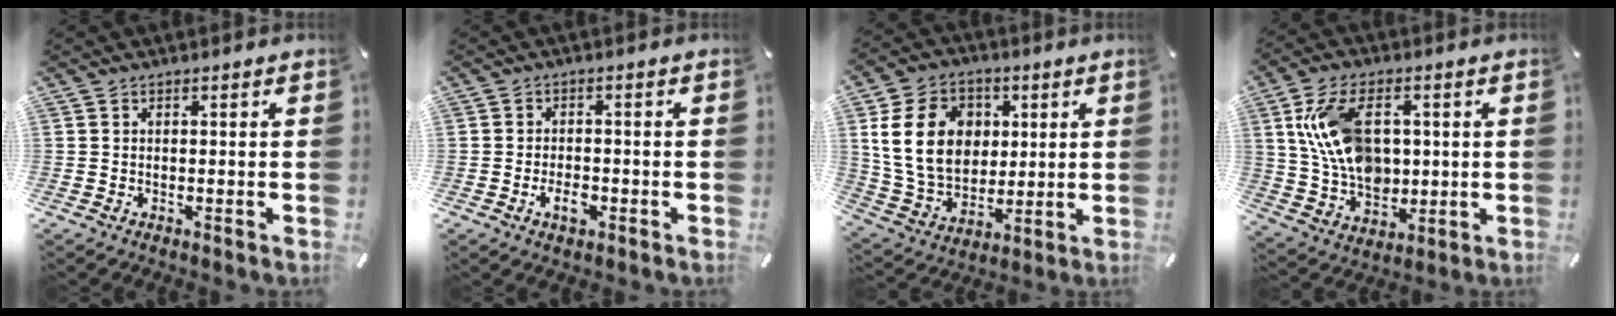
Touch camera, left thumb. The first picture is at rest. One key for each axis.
{"total": 4.0, "fx": -1.7, "fy": 2.5, "fz": 2.7, "tx": -0.059, "ty": 0.002, "tz": -0.032}
{"total": 16.5, "fx": 3.5, "fy": 13.1, "fz": 9.3, "tx": -0.190, "ty": 0.006, "tz": 0.065}
{"total": 14.3, "fx": 2.4, "fy": 10.2, "fz": 9.8, "tx": -0.207, "ty": 0.012, "tz": 0.047}